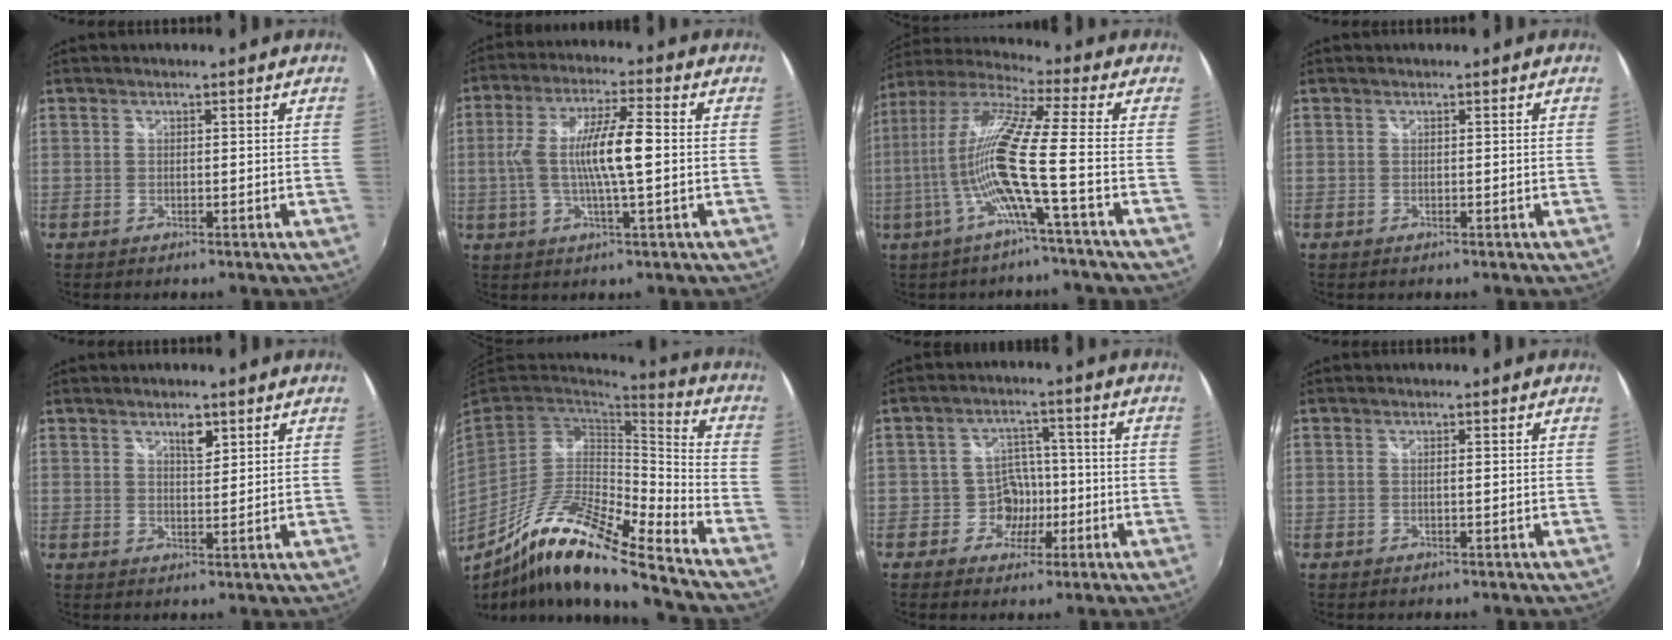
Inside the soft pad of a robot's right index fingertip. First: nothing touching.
{"total": 10.4, "force": [-0.4, 1.2, 10.4], "torque": [-0.195, 0.005, -0.005]}
{"total": 12.6, "force": [-3.4, -1.8, 12.0], "torque": [-0.208, -0.010, -0.064]}
{"total": 0.0}
{"total": 2.9, "force": [1.9, 0.8, 2.0], "torque": [-0.029, 0.002, 0.031]}
{"total": 18.6, "force": [-12.6, 1.9, 13.5], "torque": [-0.250, -0.028, -0.241]}
{"total": 5.4, "force": [-2.0, 4.9, 1.1], "torque": [-0.016, 0.021, -0.026]}
{"total": 0.5, "force": [0.2, -0.1, 0.5], "torque": [-0.008, 0.004, 0.004]}